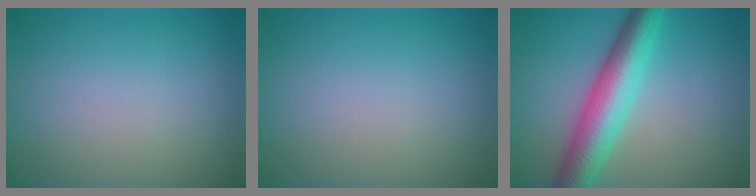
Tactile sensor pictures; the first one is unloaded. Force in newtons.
{"total": 0.0}
{"total": 7.1, "press": 7.1, "slide": 0.2}